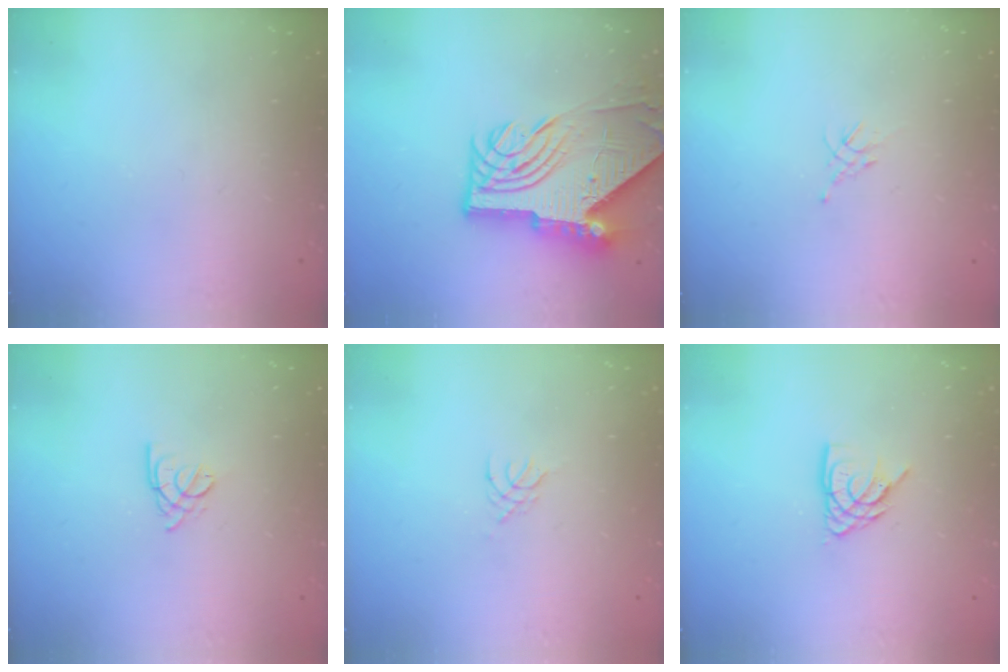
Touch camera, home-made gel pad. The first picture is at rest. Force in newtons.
{"total": 14.6, "press": 14.5, "slide": 1.6}
{"total": 3.1, "press": 3.0, "slide": 0.8}
{"total": 1.6, "press": 1.5, "slide": 0.5}
{"total": 1.2, "press": 1.2, "slide": 0.3}
{"total": 6.7, "press": 6.7, "slide": 0.6}